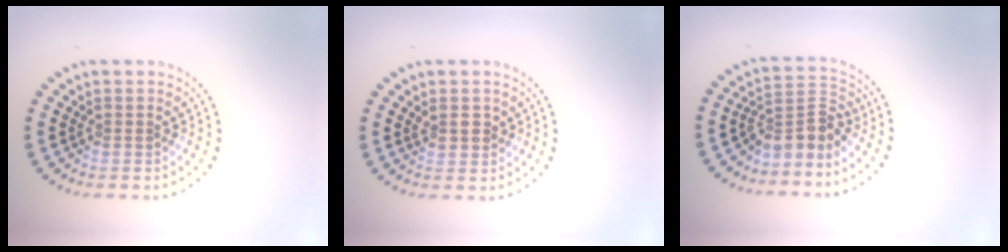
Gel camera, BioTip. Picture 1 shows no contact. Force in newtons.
{"total": 1.2, "press": 1.1, "slide": 0.5}
{"total": 3.3, "press": 2.3, "slide": 2.3}